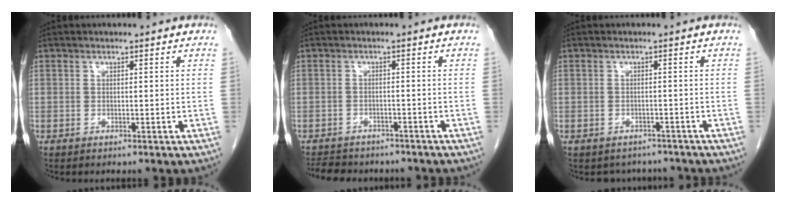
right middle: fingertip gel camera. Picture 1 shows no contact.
{"total": 9.0, "force": [-7.8, 3.4, 2.8], "torque": [-0.056, 0.000, -0.101]}
{"total": 4.1, "force": [-3.6, 2.0, 0.0], "torque": [0.003, 0.008, -0.045]}